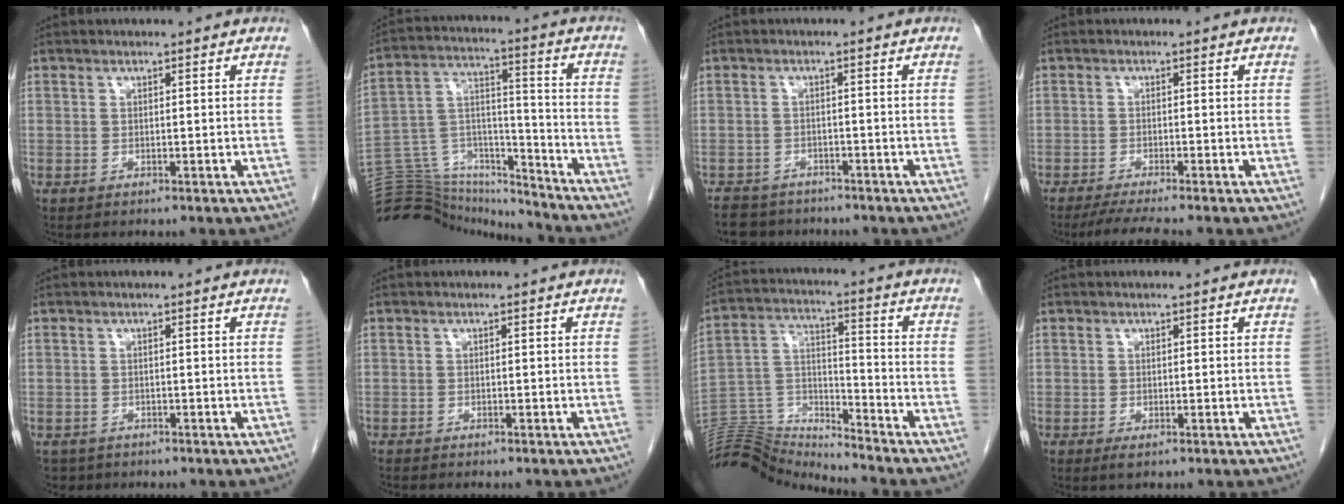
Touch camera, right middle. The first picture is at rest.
{"total": 21.2, "force": [-20.5, 4.1, 3.6], "torque": [-0.094, 0.039, -0.326]}
{"total": 5.6, "force": [-5.0, 2.6, 0.6], "torque": [-0.007, -0.004, -0.074]}
{"total": 4.7, "force": [-3.9, -0.6, 2.5], "torque": [-0.039, -0.015, -0.066]}
{"total": 2.2, "force": [-1.7, 1.4, -0.1], "torque": [-0.005, 0.001, -0.028]}
{"total": 0.6, "force": [-0.6, 0.0, 0.1], "torque": [-0.004, -0.002, -0.012]}
{"total": 11.4, "force": [-11.4, -0.4, -0.9], "torque": [0.017, 0.058, -0.213]}
{"total": 0.7, "force": [-0.3, 0.1, 0.6], "torque": [-0.010, -0.003, -0.002]}